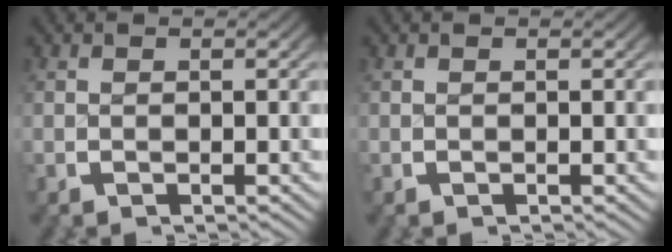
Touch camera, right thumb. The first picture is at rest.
{"total": 0.0}